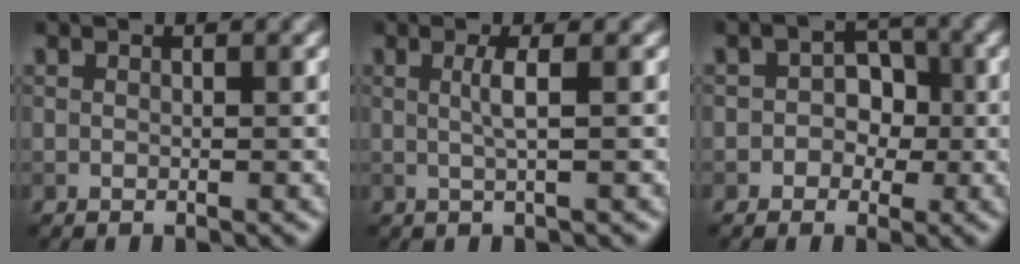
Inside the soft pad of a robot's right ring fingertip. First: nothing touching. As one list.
[{"total": 2.0, "force": [0.1, 0.4, 1.9], "torque": [-0.038, 0.000, -0.004]}, {"total": 2.8, "force": [-0.5, 2.4, 1.3], "torque": [0.003, 0.000, -0.027]}]